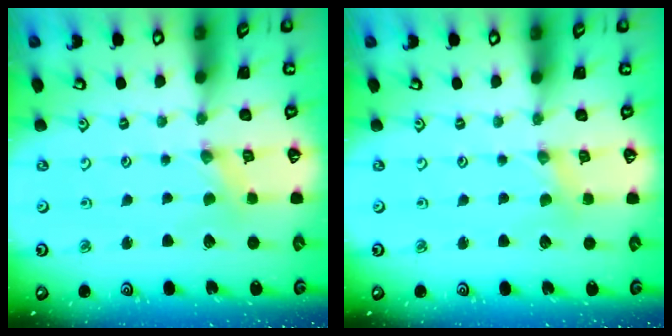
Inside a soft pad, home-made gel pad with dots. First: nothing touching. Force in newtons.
{"total": 1.0, "press": 1.0, "slide": 0.2}